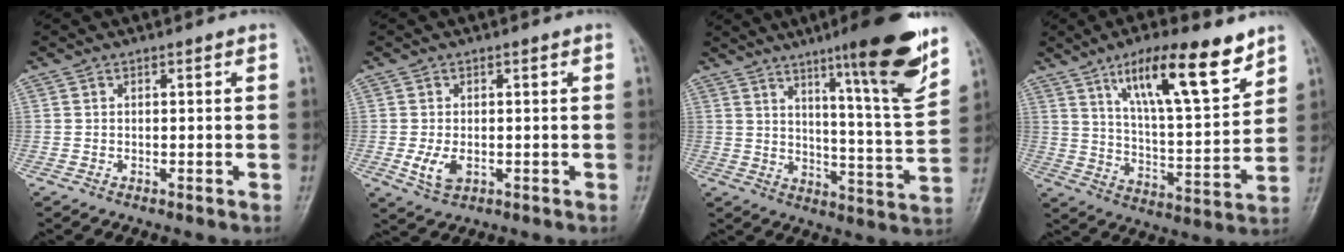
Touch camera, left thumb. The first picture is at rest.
{"total": 4.0, "force": [-0.8, 2.5, 3.1], "torque": [-0.064, -0.009, -0.010]}
{"total": 17.7, "force": [10.9, 1.6, 13.9], "torque": [-0.178, -0.065, 0.162]}
{"total": 17.2, "force": [10.5, 4.6, 12.8], "torque": [-0.185, -0.052, 0.181]}